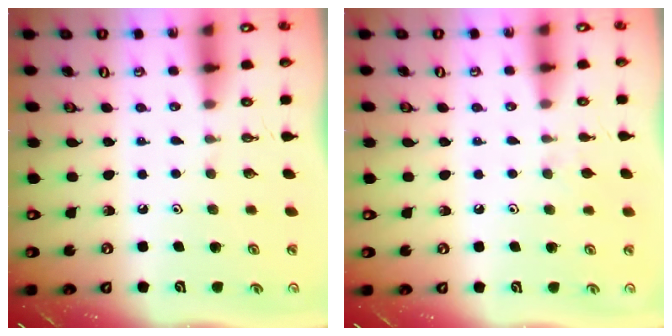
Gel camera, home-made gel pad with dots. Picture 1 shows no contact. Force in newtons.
{"total": 4.5, "press": 4.4, "slide": 0.6}